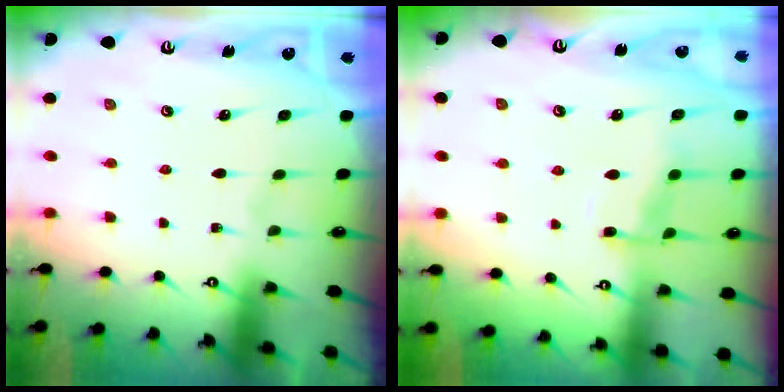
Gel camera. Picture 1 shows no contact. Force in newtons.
{"total": 9.1, "press": 9.0, "slide": 0.9}